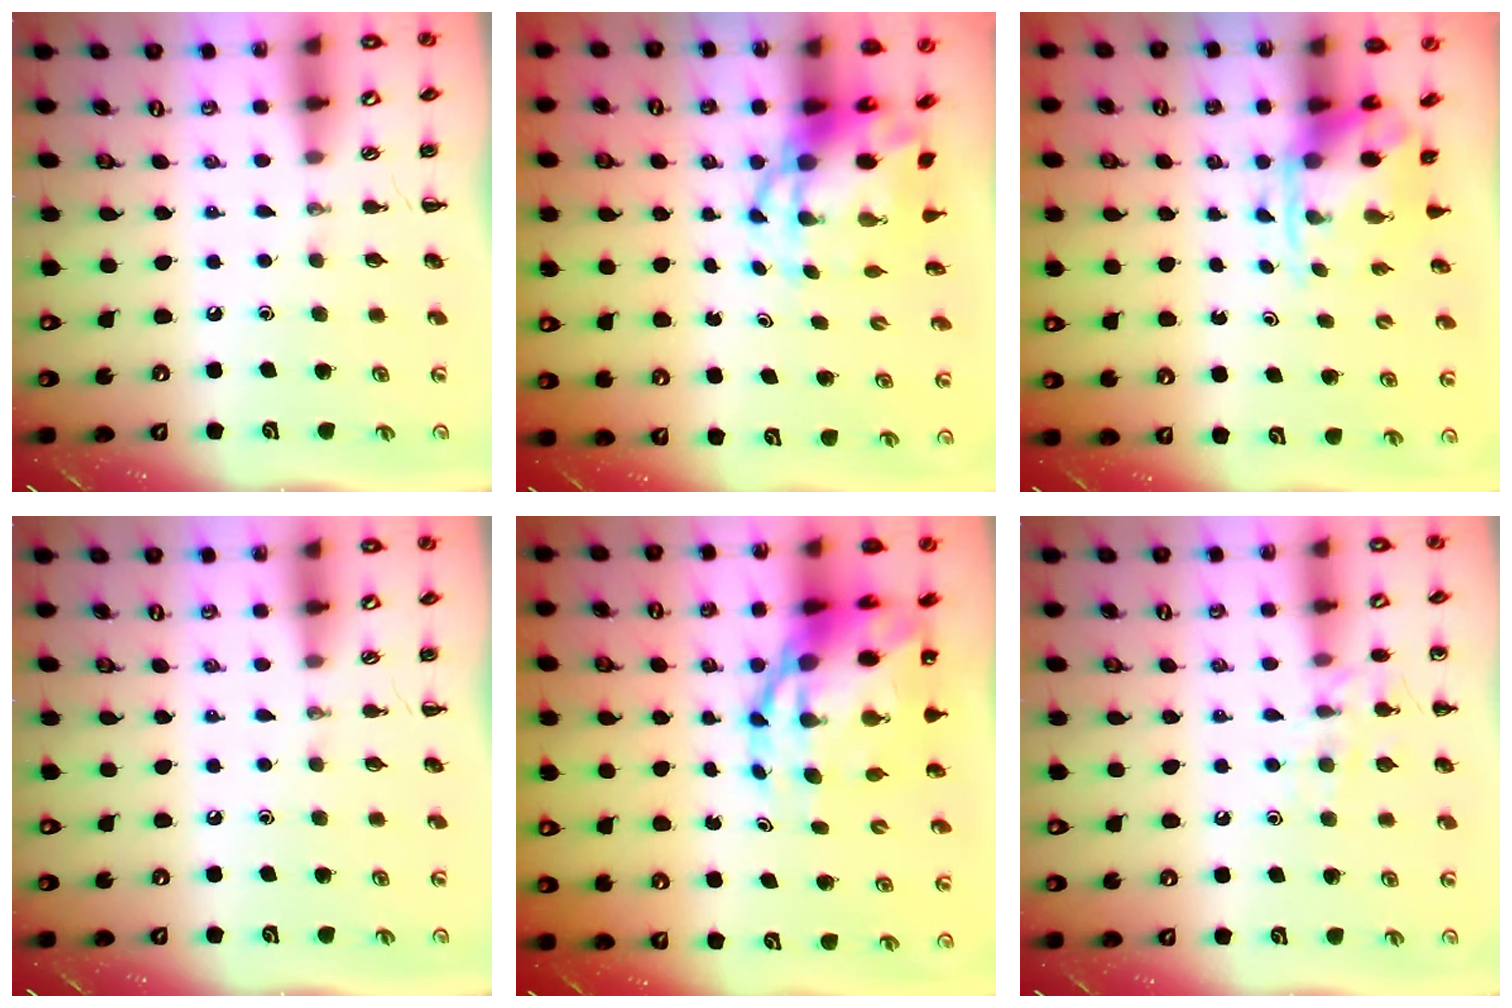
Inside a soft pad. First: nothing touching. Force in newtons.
{"total": 6.4, "press": 6.1, "slide": 1.9}
{"total": 3.7, "press": 3.7, "slide": 0.8}
{"total": 0.0}
{"total": 13.5, "press": 13.1, "slide": 3.2}
{"total": 9.1, "press": 9.1, "slide": 1.1}